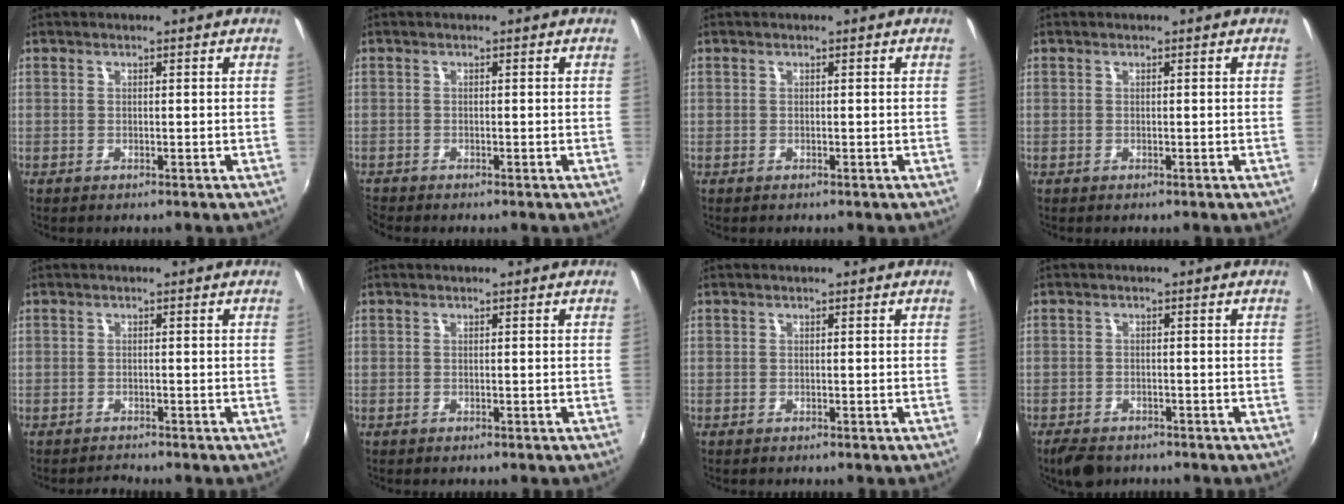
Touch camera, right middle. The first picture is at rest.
{"total": 1.6, "force": [-1.6, 0.2, 0.1], "torque": [-0.008, -0.011, -0.034]}
{"total": 0.0}
{"total": 0.0}
{"total": 1.2, "force": [-1.2, 0.2, -0.3], "torque": [0.000, 0.001, -0.022]}
{"total": 0.0}
{"total": 0.0}
{"total": 5.0, "force": [-3.9, 2.4, 2.0], "torque": [-0.054, -0.012, -0.065]}